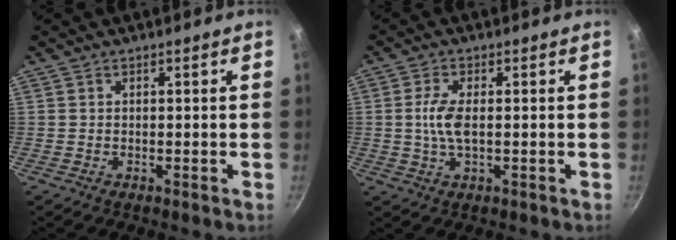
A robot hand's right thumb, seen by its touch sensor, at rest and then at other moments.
{"total": 5.2, "force": [0.1, 2.0, 4.7], "torque": [-0.110, -0.001, 0.001]}